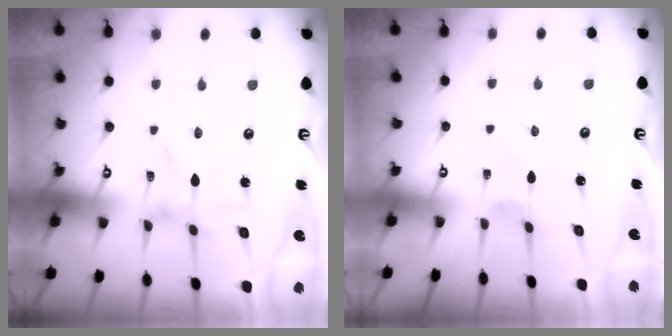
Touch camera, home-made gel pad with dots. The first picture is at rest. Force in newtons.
{"total": 0.0}